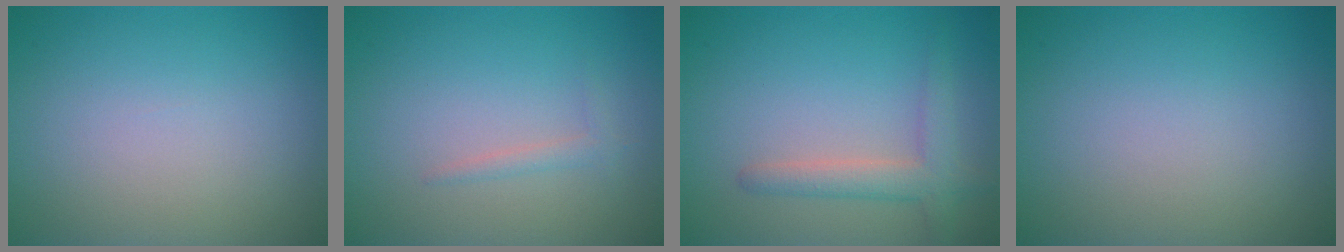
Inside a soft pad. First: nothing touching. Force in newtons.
{"total": 1.0, "press": 1.0, "slide": 0.1}
{"total": 2.9, "press": 2.9, "slide": 0.2}
{"total": 0.0}